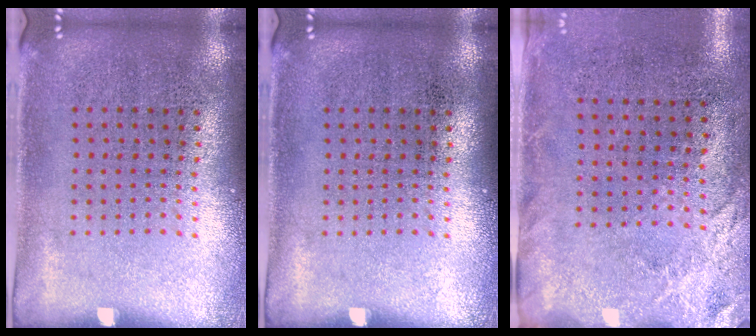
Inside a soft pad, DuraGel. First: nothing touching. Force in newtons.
{"total": 0.0}
{"total": 2.5, "press": 1.9, "slide": 1.6}